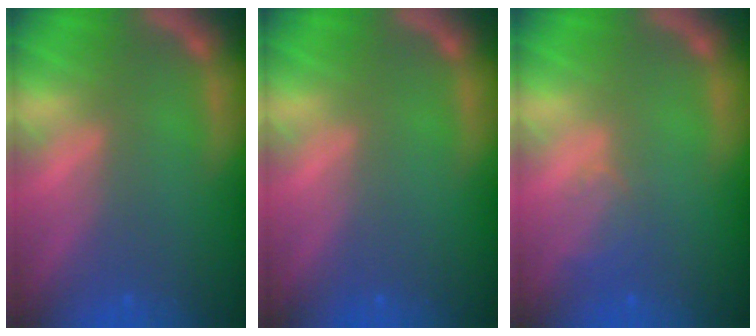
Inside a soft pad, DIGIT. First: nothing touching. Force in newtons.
{"total": 0.0}
{"total": 2.0}